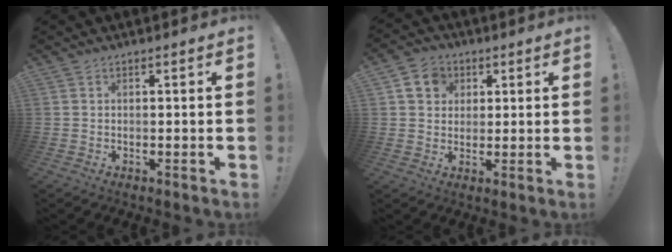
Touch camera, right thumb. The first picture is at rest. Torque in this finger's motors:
{"motor_torque": [0.19, 0.16, 0.38, 0.11, 0.13]}